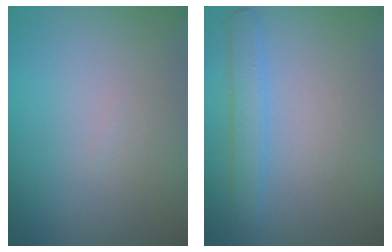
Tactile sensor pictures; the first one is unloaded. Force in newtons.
{"total": 2.2, "press": 2.2, "slide": 0.2}